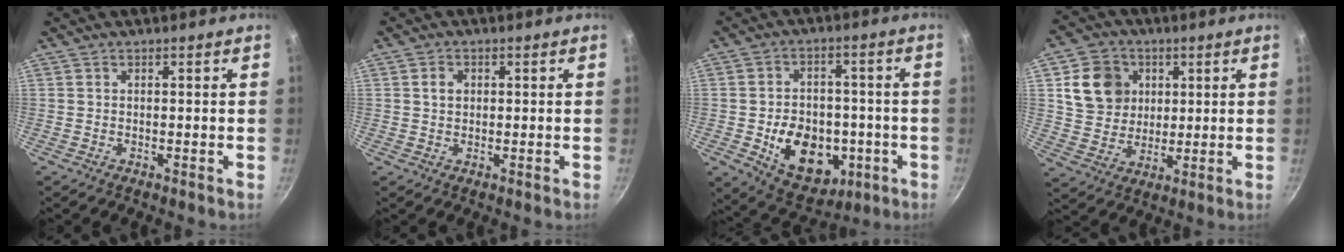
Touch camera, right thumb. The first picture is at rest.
{"total": 2.5, "force": [0.5, 2.0, 1.4], "torque": [-0.016, 0.005, 0.007]}
{"total": 15.9, "force": [-3.6, 11.7, 10.2], "torque": [-0.116, 0.015, -0.034]}
{"total": 11.5, "force": [3.2, 9.9, 4.9], "torque": [-0.060, -0.002, 0.059]}